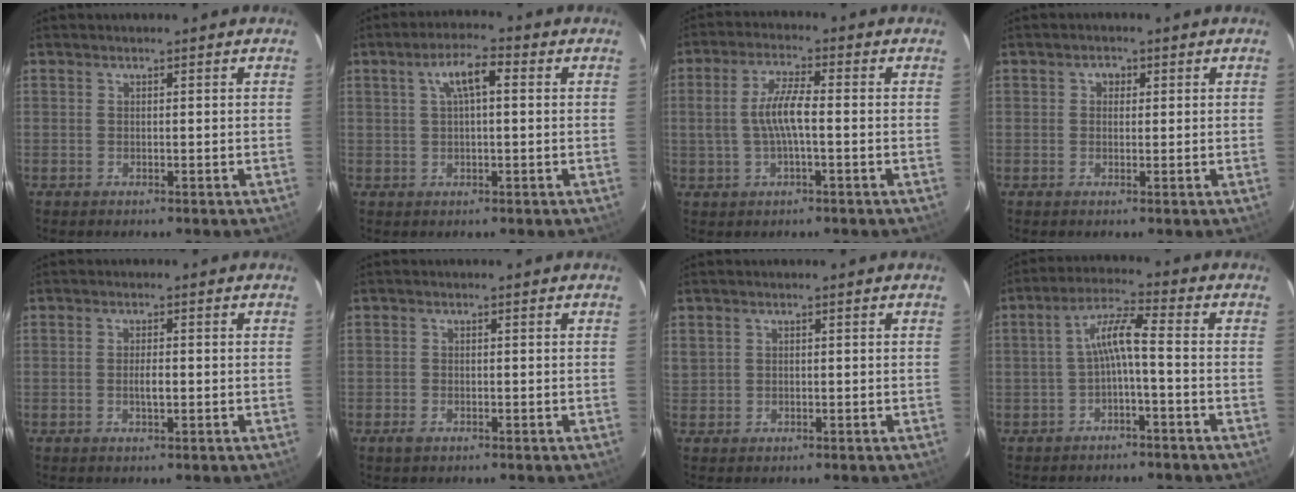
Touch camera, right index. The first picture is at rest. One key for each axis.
{"total": 5.7, "fx": 1.5, "fy": 1.7, "fz": 5.2, "tx": -0.099, "ty": 0.017, "tz": 0.028}
{"total": 6.6, "fx": -0.6, "fy": 1.6, "fz": 6.3, "tx": -0.123, "ty": 0.006, "tz": -0.009}
{"total": 1.8, "fx": 0.3, "fy": 1.6, "fz": 0.6, "tx": -0.008, "ty": 0.008, "tz": 0.003}
{"total": 2.1, "fx": -0.4, "fy": 0.7, "fz": 1.9, "tx": -0.036, "ty": -0.002, "tz": -0.006}
{"total": 1.6, "fx": -1.0, "fy": 1.0, "fz": 0.8, "tx": -0.016, "ty": -0.002, "tz": -0.019}
{"total": 1.9, "fx": 0.6, "fy": 1.8, "fz": 0.5, "tx": -0.006, "ty": 0.005, "tz": 0.012}
{"total": 5.5, "fx": -1.7, "fy": 0.4, "fz": 5.2, "tx": -0.116, "ty": 0.016, "tz": -0.029}